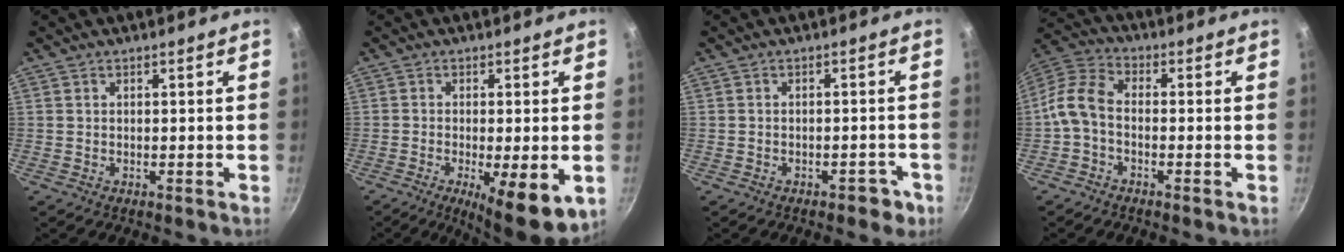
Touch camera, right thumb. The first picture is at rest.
{"total": 12.0, "force": [-4.2, 3.5, 10.7], "torque": [-0.151, -0.017, -0.055]}
{"total": 3.2, "force": [-2.1, 1.8, 1.7], "torque": [-0.013, 0.020, -0.024]}
{"total": 8.3, "force": [-1.5, 5.1, 6.3], "torque": [-0.131, 0.028, -0.044]}